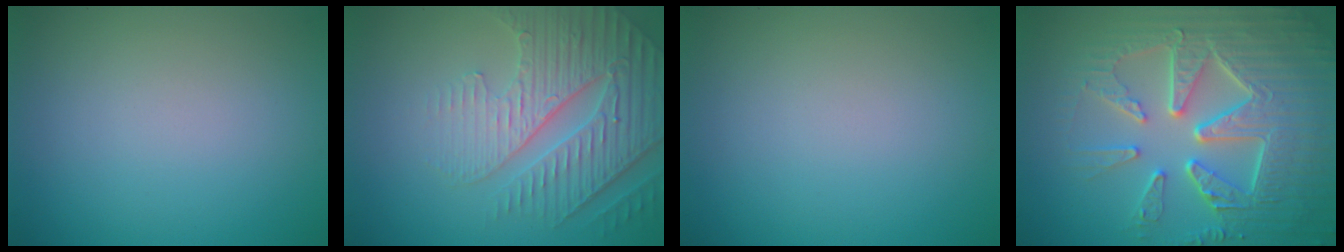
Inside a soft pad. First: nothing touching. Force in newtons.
{"total": 5.7, "press": 4.9, "slide": 3.0}
{"total": 0.0}
{"total": 8.9, "press": 6.5, "slide": 6.1}